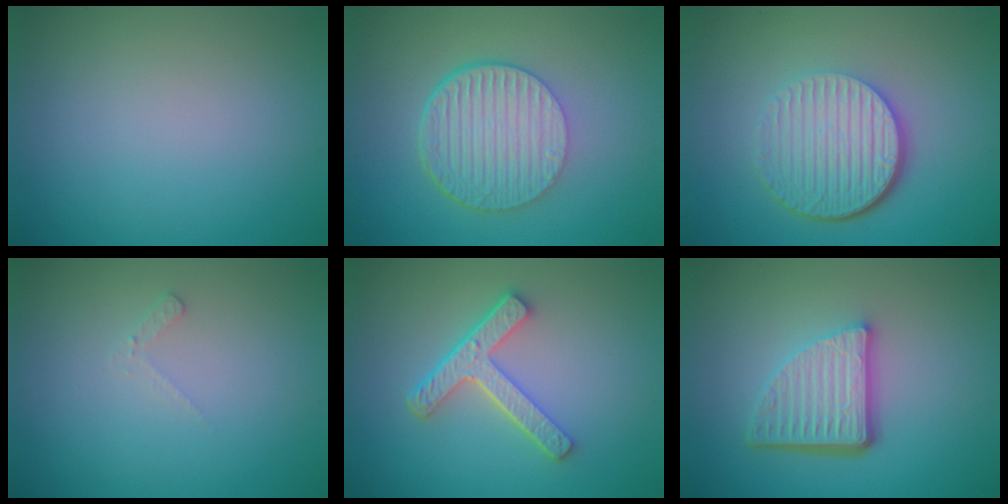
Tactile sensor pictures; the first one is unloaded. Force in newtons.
{"total": 6.4, "press": 4.4, "slide": 4.7}
{"total": 6.4, "press": 4.4, "slide": 4.7}
{"total": 0.8, "press": 0.8, "slide": 0.2}
{"total": 4.4, "press": 3.3, "slide": 3.0}
{"total": 5.5, "press": 3.8, "slide": 4.0}